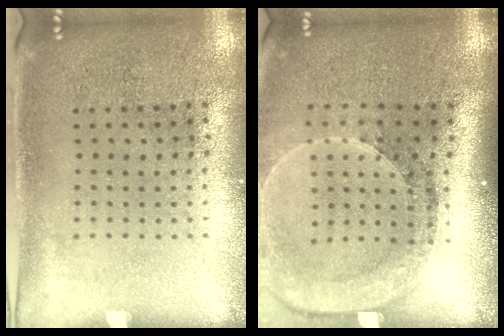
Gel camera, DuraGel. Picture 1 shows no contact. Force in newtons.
{"total": 2.6, "press": 2.0, "slide": 1.7}